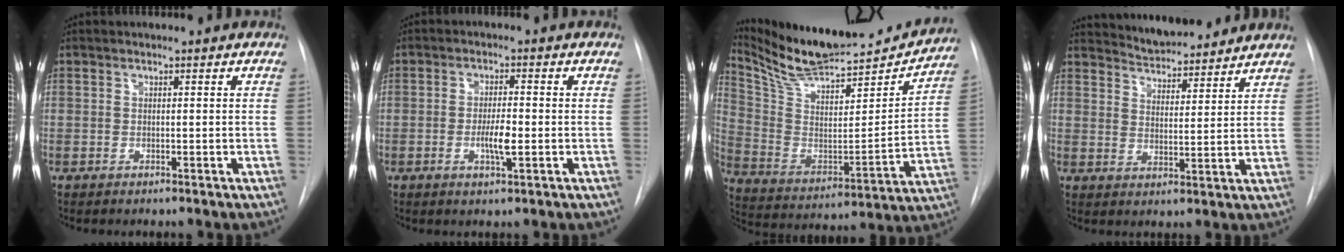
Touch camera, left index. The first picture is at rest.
{"total": 3.8, "force": [-0.9, 0.6, 3.7], "torque": [-0.068, -0.003, -0.015]}
{"total": 23.0, "force": [21.5, 3.0, 7.5], "torque": [-0.140, -0.040, 0.336]}
{"total": 10.4, "force": [9.9, 1.1, 2.9], "torque": [-0.050, 0.009, 0.152]}